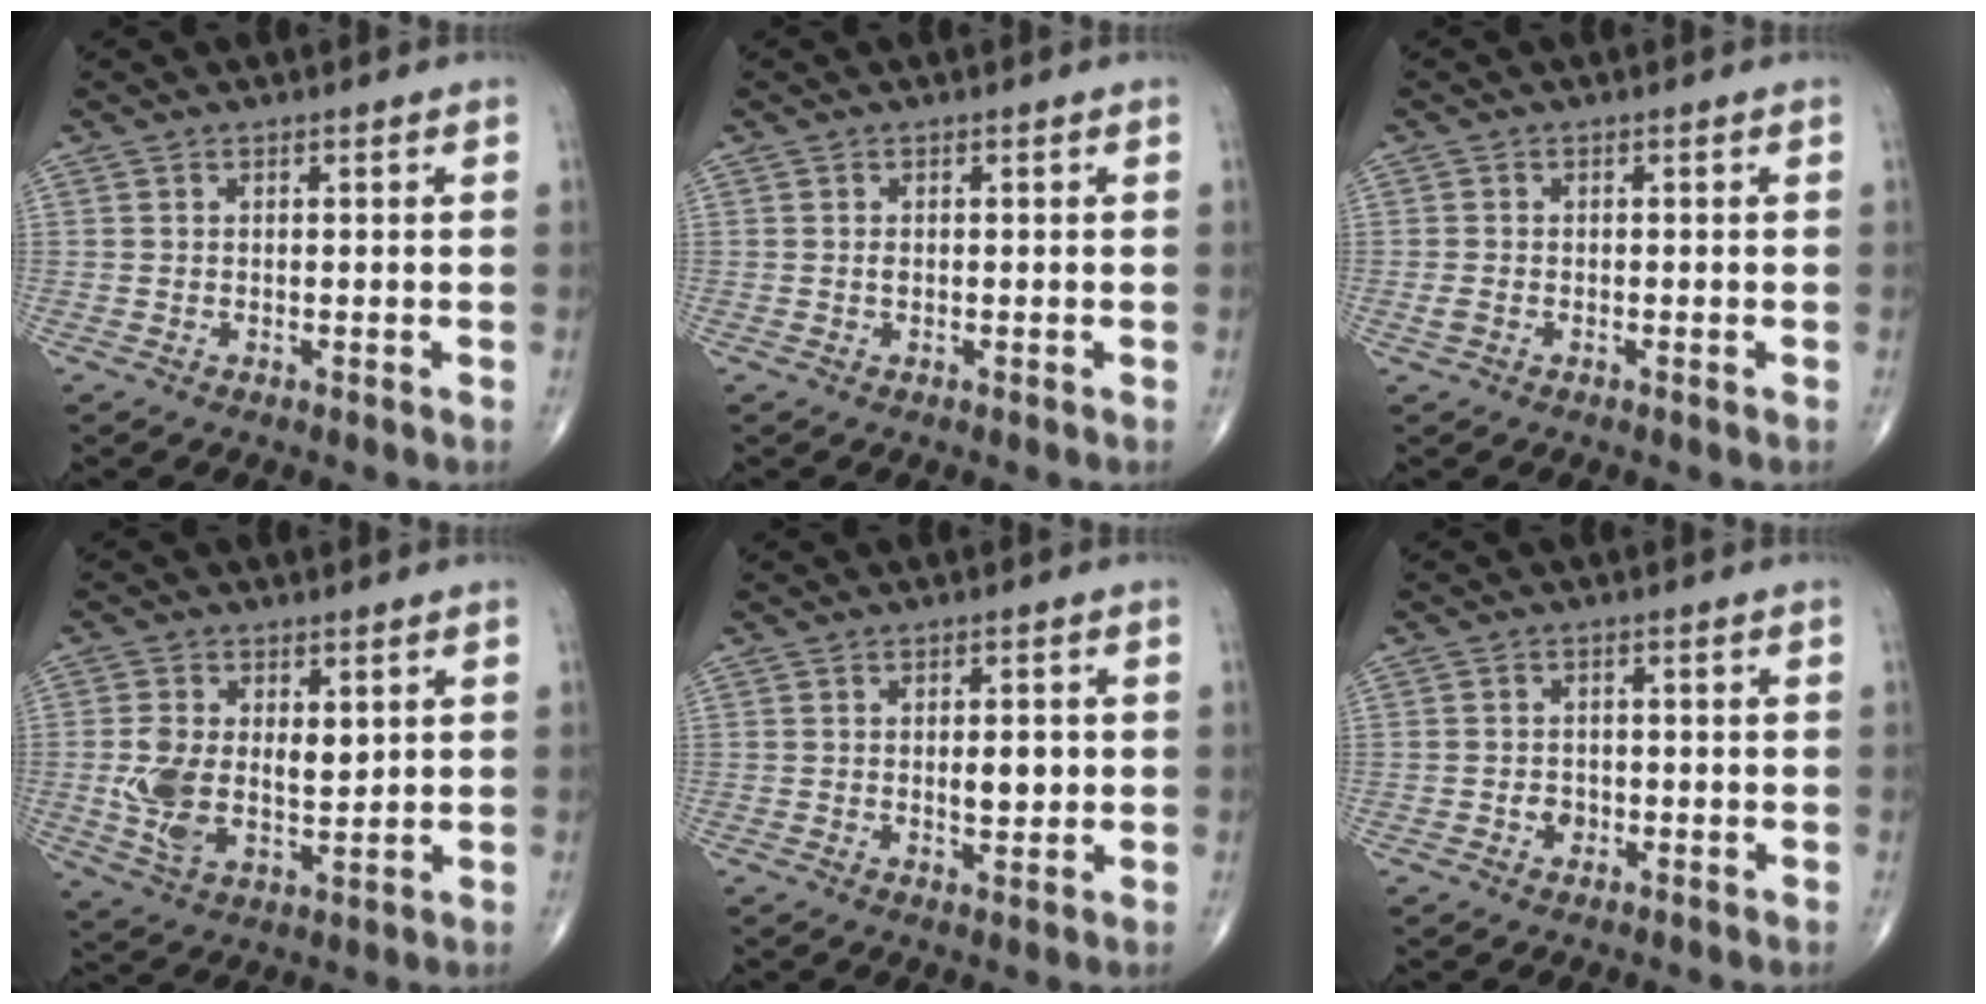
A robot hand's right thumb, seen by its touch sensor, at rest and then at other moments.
{"total": 0.6, "force": [0.0, 0.3, 0.4], "torque": [-0.007, 0.000, -0.001]}
{"total": 1.5, "force": [-0.5, 0.9, 1.0], "torque": [-0.027, 0.004, -0.009]}
{"total": 10.5, "force": [1.3, 6.3, 8.4], "torque": [-0.148, -0.014, 0.035]}
{"total": 4.2, "force": [0.2, 1.9, 3.7], "torque": [-0.046, -0.004, 0.006]}
{"total": 2.2, "force": [-0.7, 1.8, 1.0], "torque": [-0.004, 0.007, -0.012]}